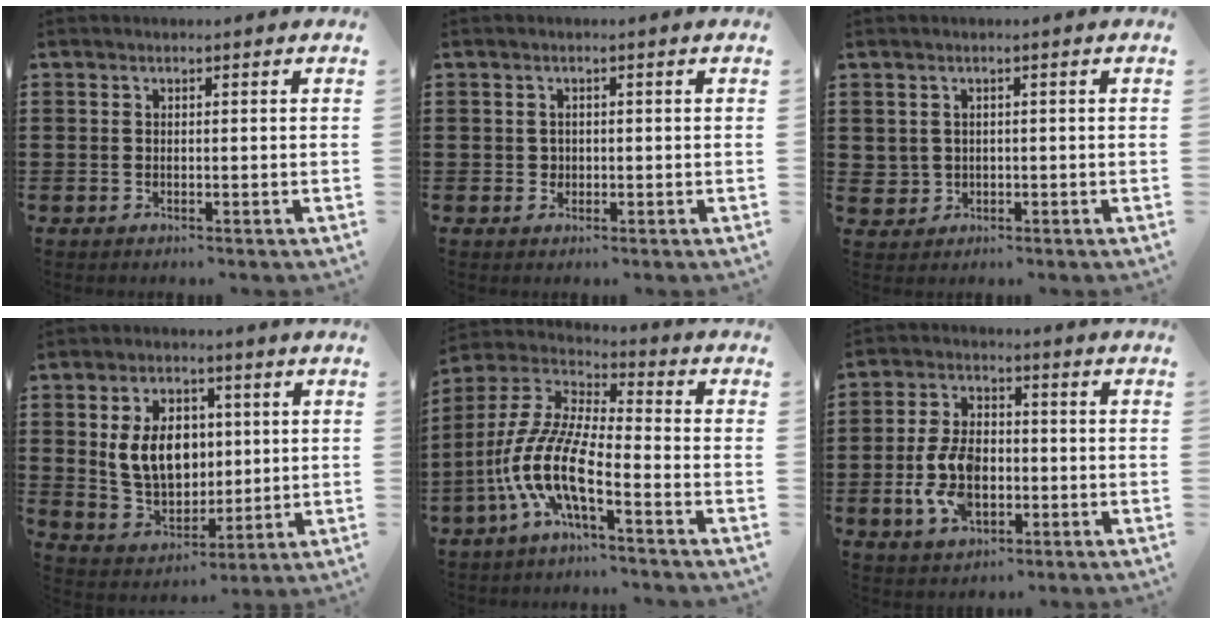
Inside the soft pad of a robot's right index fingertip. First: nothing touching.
{"total": 1.0, "force": [0.1, 1.0, 0.3], "torque": [-0.009, 0.004, 0.001]}
{"total": 1.7, "force": [0.2, 1.6, 0.2], "torque": [-0.013, 0.007, 0.001]}
{"total": 9.1, "force": [1.6, 6.7, 6.0], "torque": [-0.132, 0.011, 0.025]}
{"total": 11.3, "force": [-6.1, 2.8, 9.0], "torque": [-0.234, -0.022, -0.132]}
{"total": 9.0, "force": [-1.9, 5.4, 6.9], "torque": [-0.162, 0.002, -0.040]}